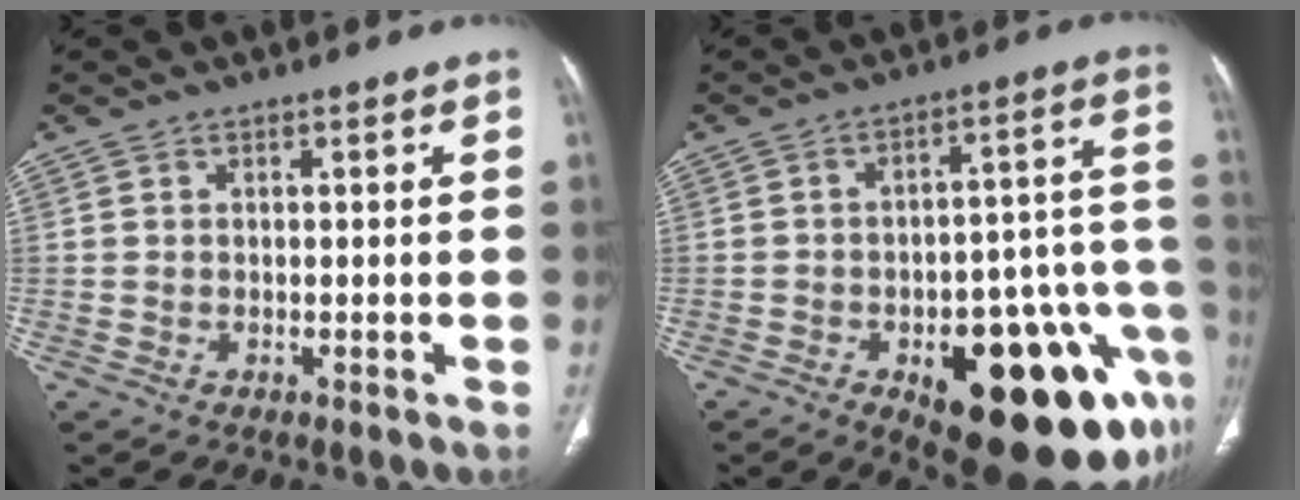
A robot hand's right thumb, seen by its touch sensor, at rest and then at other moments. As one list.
[{"total": 27.1, "force": [-12.0, 11.4, 21.5], "torque": [-0.200, 0.073, -0.150]}]